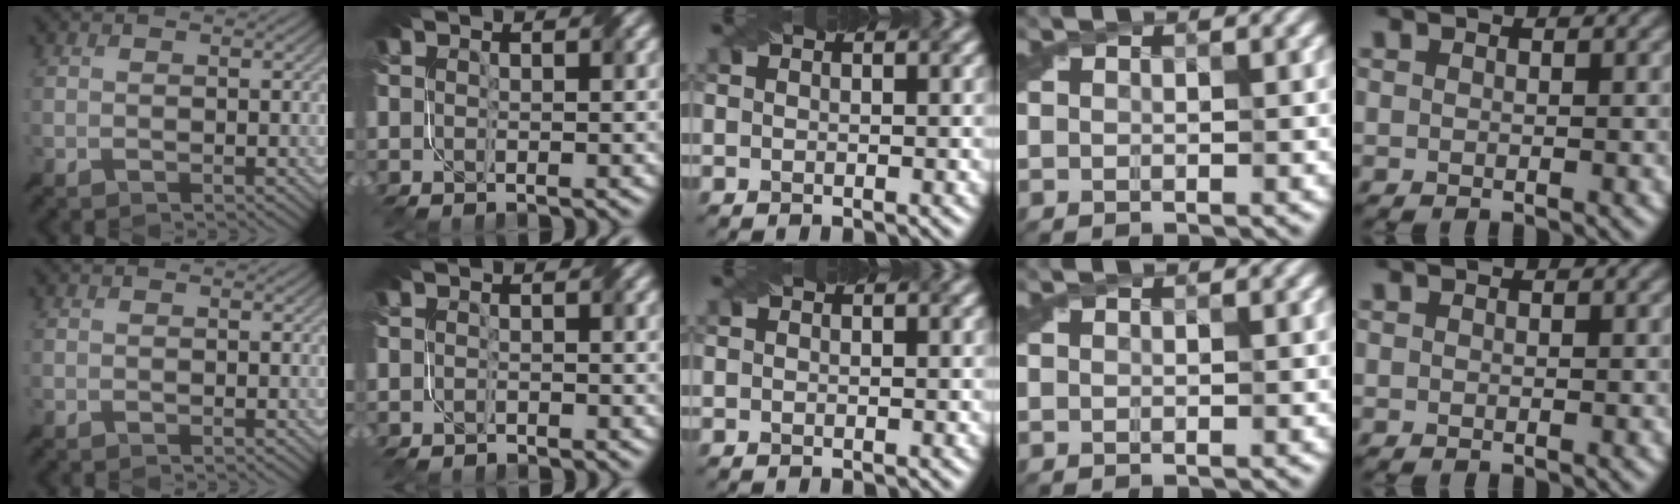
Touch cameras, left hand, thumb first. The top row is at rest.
{"index": {"total": 0.9, "force": [-0.9, -0.2, -0.2], "torque": [0.006, -0.002, -0.018]}}